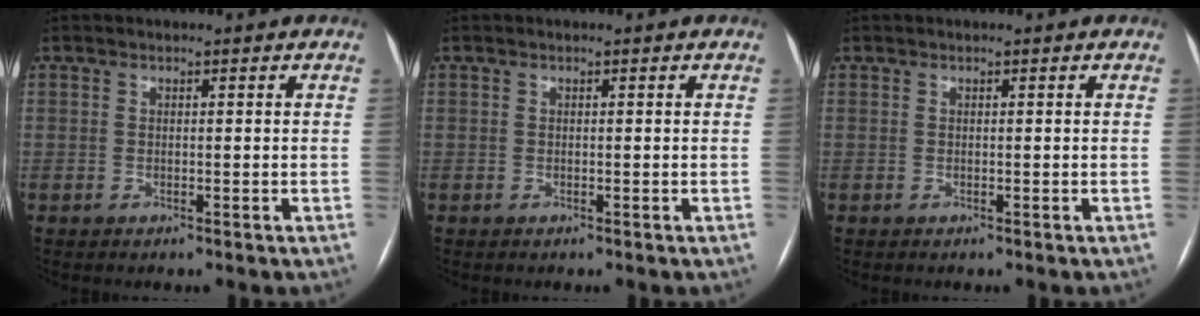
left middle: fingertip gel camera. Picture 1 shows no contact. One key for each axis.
{"total": 0.0}
{"total": 0.0}